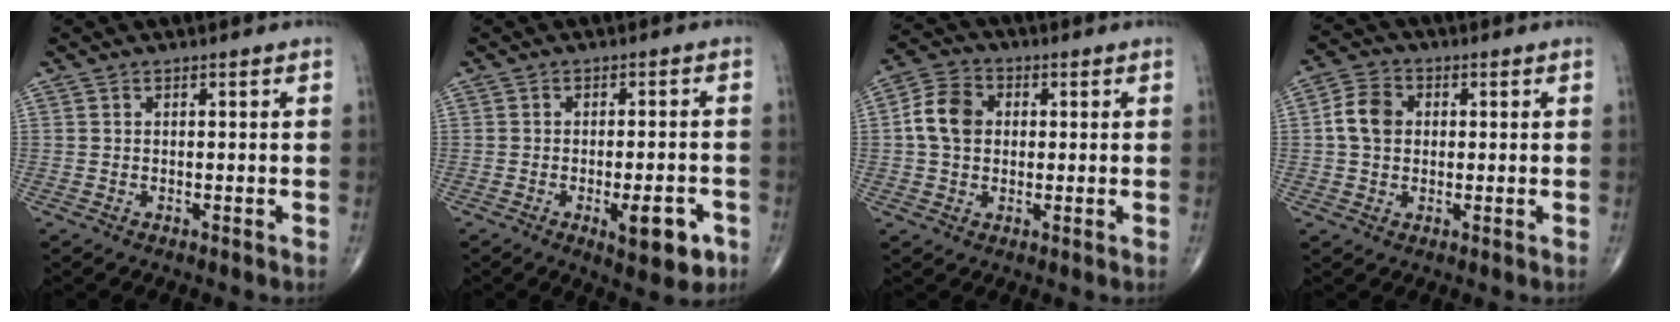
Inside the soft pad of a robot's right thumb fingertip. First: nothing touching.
{"total": 8.0, "force": [-3.4, 2.8, 6.7], "torque": [-0.080, 0.008, -0.039]}
{"total": 7.7, "force": [0.7, 6.0, 4.7], "torque": [-0.079, 0.015, 0.004]}
{"total": 6.2, "force": [0.6, 4.9, 3.8], "torque": [-0.063, 0.011, 0.004]}